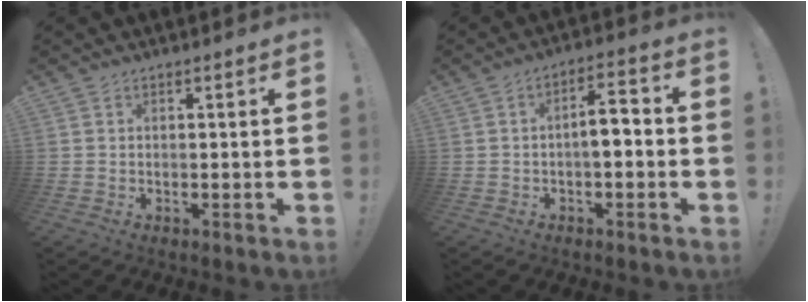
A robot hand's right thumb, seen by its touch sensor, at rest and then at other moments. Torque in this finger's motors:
{"motor_torque": [-0.03, 0.04, 0.14, 0.15, 0.02]}